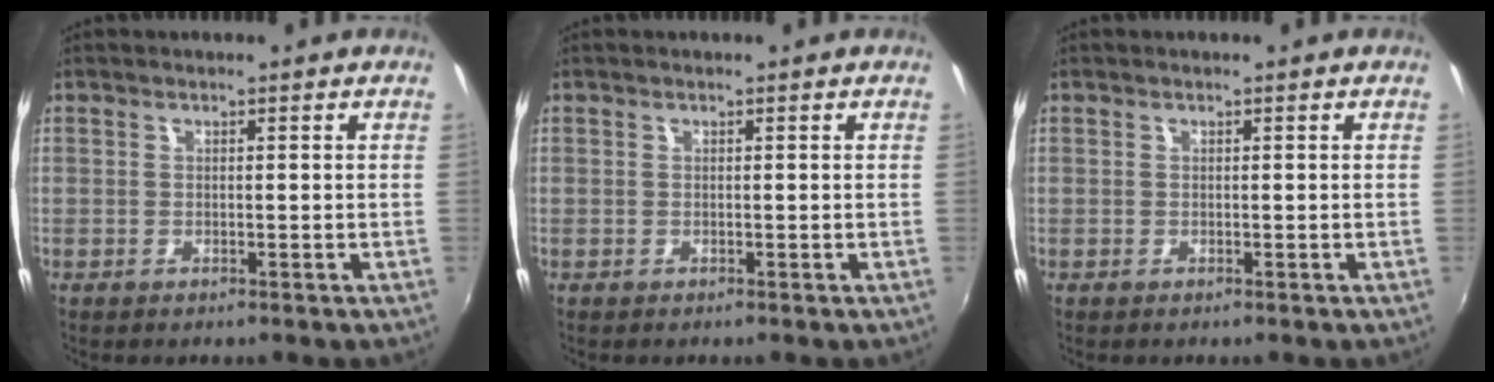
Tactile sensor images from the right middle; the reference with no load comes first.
{"total": 0.0}
{"total": 0.0}